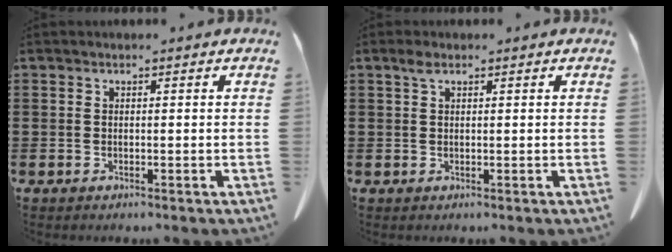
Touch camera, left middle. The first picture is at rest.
{"total": 1.4, "force": [0.7, 0.5, 1.1], "torque": [-0.025, 0.002, 0.013]}